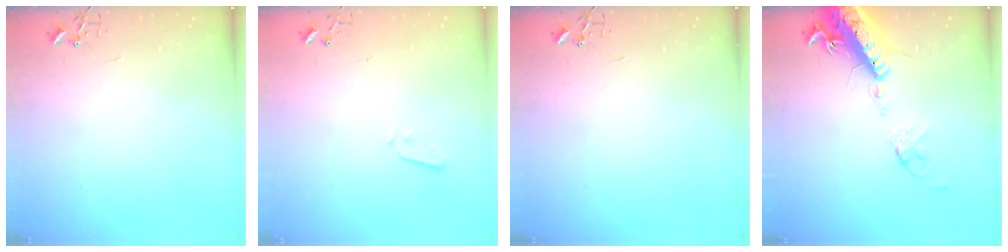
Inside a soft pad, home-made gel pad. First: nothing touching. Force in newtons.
{"total": 2.1, "press": 2.0, "slide": 0.4}
{"total": 0.0}
{"total": 18.0, "press": 17.6, "slide": 4.1}